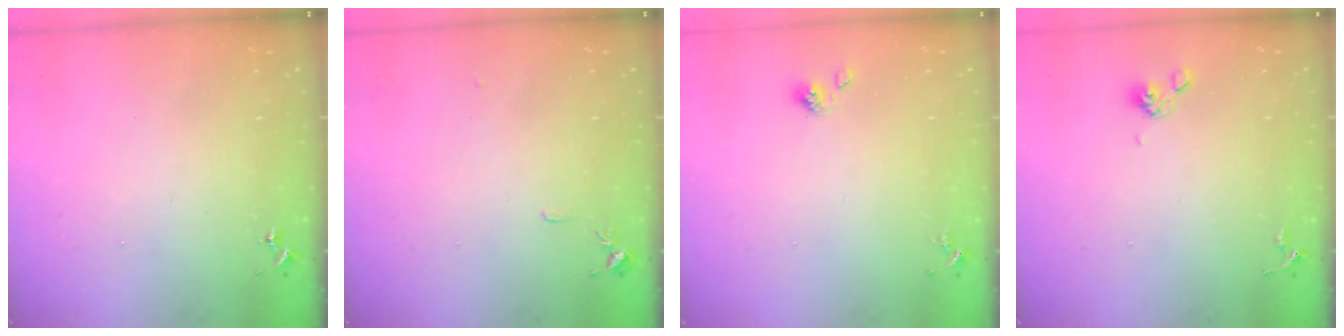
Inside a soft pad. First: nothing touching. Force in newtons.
{"total": 4.4, "press": 4.4, "slide": 0.6}
{"total": 4.6, "press": 4.1, "slide": 2.2}
{"total": 6.3, "press": 6.0, "slide": 2.1}